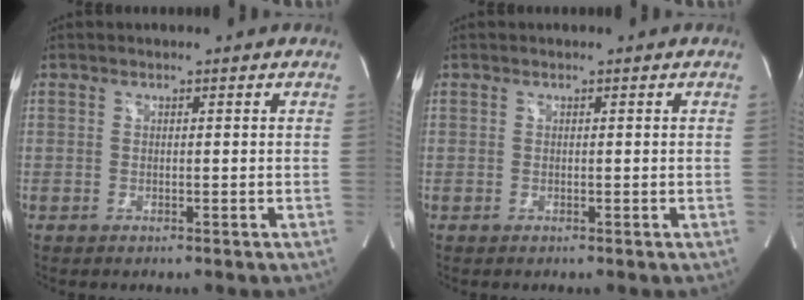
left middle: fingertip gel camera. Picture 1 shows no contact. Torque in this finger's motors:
{"motor_torque": [0.71, 0.00, -0.18, -0.07]}